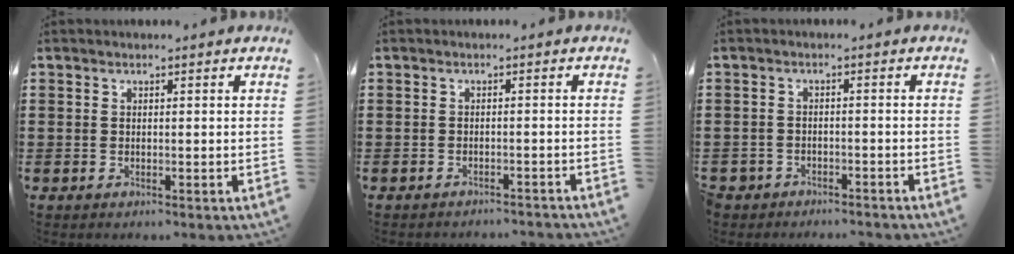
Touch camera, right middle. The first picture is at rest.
{"total": 1.3, "force": [-1.3, -0.1, 0.1], "torque": [-0.006, -0.001, -0.026]}
{"total": 2.4, "force": [-2.3, 0.6, -0.4], "torque": [-0.002, 0.002, -0.054]}